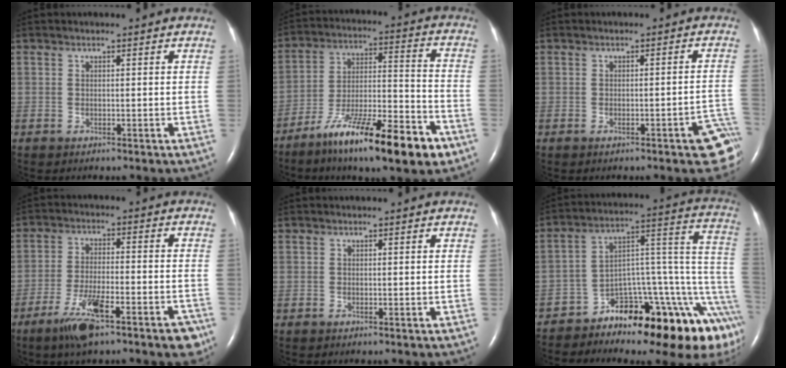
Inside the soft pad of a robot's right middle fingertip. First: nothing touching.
{"total": 18.7, "force": [-11.7, 2.7, 14.4], "torque": [-0.220, -0.012, -0.192]}
{"total": 5.9, "force": [-3.7, 0.9, 4.5], "torque": [-0.029, 0.011, -0.045]}
{"total": 10.7, "force": [-6.6, 2.0, 8.2], "torque": [-0.132, -0.009, -0.106]}
{"total": 0.0}
{"total": 20.9, "force": [-13.8, 5.7, 14.6], "torque": [-0.091, 0.067, -0.187]}